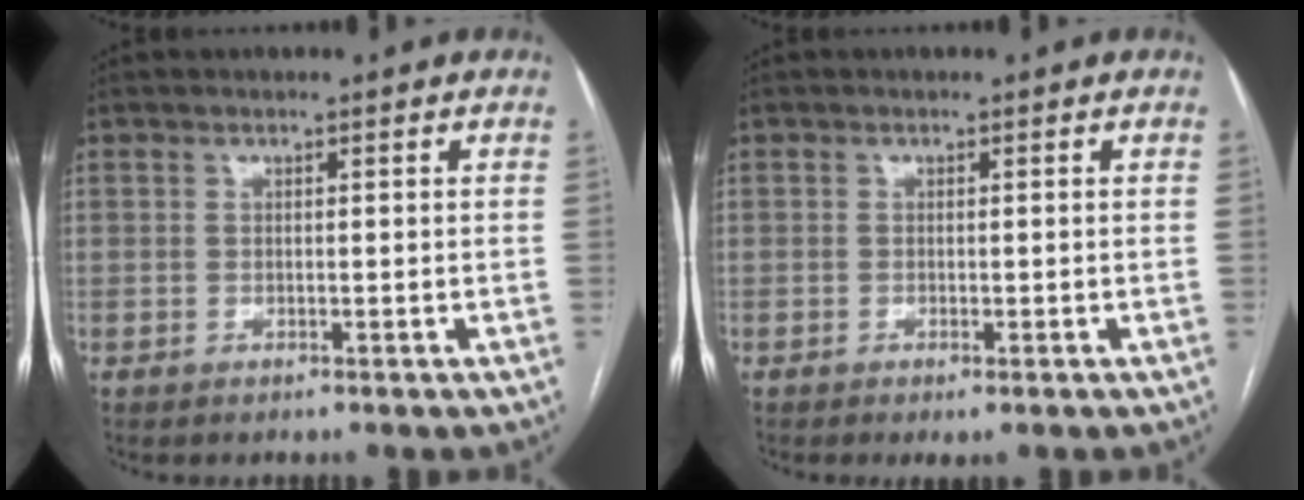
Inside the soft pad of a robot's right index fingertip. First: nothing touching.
{"total": 1.2, "force": [-0.7, 0.2, 1.0], "torque": [-0.015, -0.003, -0.009]}